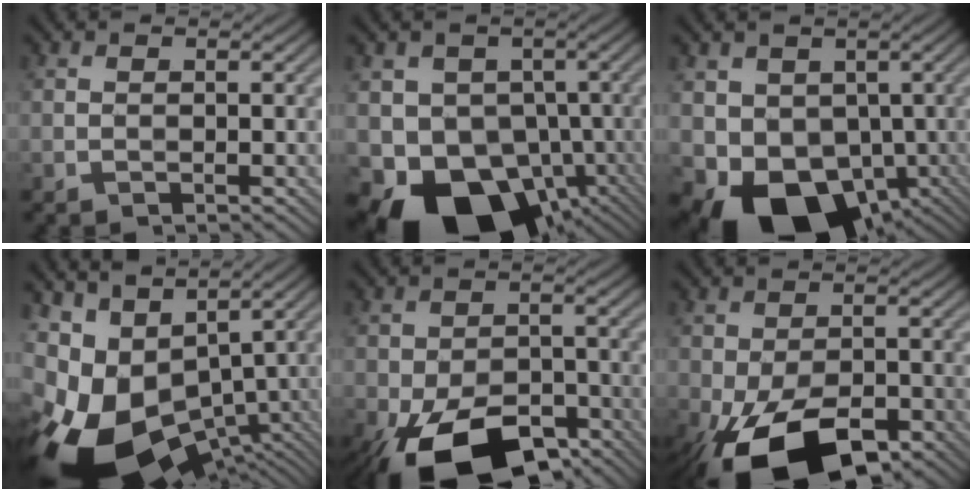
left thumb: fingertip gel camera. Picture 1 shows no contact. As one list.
[{"total": 14.4, "force": [-5.2, 11.1, 7.5], "torque": [-0.125, -0.030, -0.083]}, {"total": 11.1, "force": [-2.6, 8.5, 6.6], "torque": [-0.116, -0.037, -0.039]}, {"total": 13.7, "force": [-2.1, 8.9, 10.1], "torque": [-0.245, -0.032, -0.002]}, {"total": 15.6, "force": [-9.7, 7.7, 9.5], "torque": [-0.168, -0.046, -0.159]}, {"total": 15.0, "force": [-7.9, 7.2, 10.4], "torque": [-0.191, -0.036, -0.129]}]